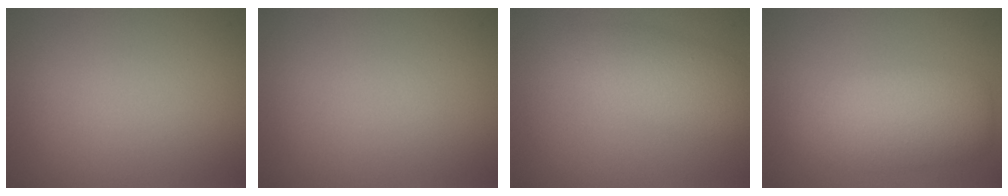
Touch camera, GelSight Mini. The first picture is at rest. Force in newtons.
{"total": 0.0}
{"total": 3.9, "press": 3.9, "slide": 0.1}
{"total": 5.3, "press": 5.2, "slide": 0.5}